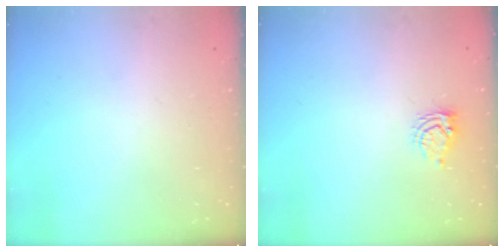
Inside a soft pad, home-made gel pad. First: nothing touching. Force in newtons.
{"total": 5.3, "press": 5.3, "slide": 0.7}